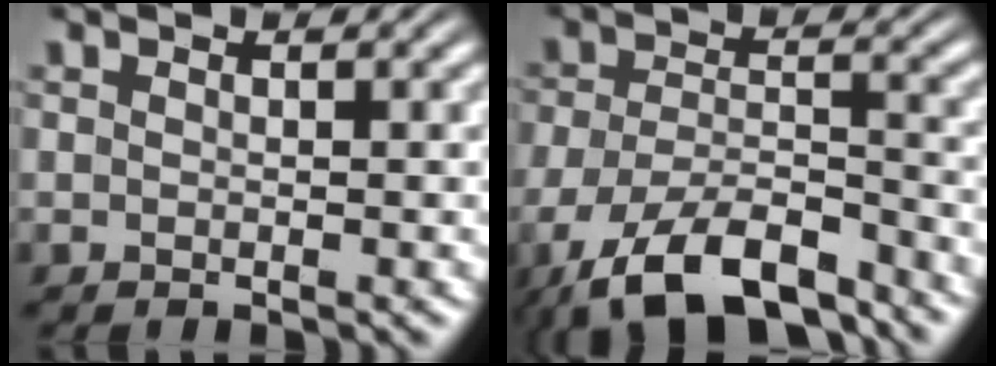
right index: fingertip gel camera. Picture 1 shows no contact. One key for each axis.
{"total": 10.7, "fx": -7.6, "fy": 5.2, "fz": 5.5, "tx": -0.108, "ty": -0.033, "tz": -0.109}